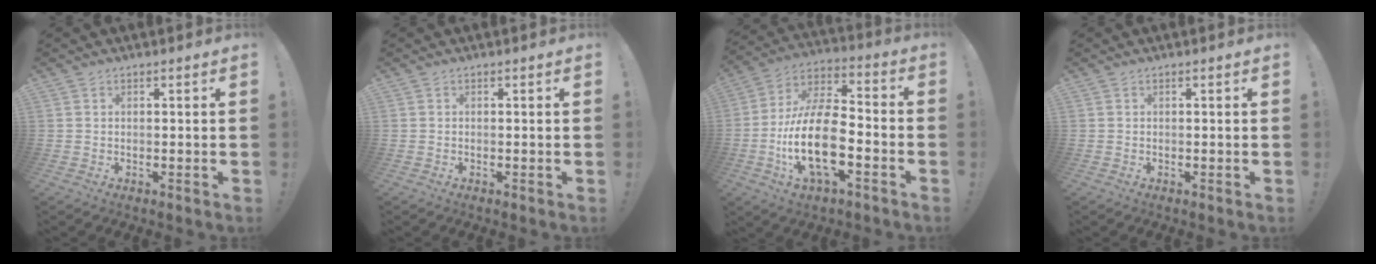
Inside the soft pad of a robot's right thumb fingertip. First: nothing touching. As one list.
[{"total": 0.0}, {"total": 20.5, "force": [-5.8, 9.9, 17.0], "torque": [-0.340, 0.022, -0.097]}, {"total": 0.0}]